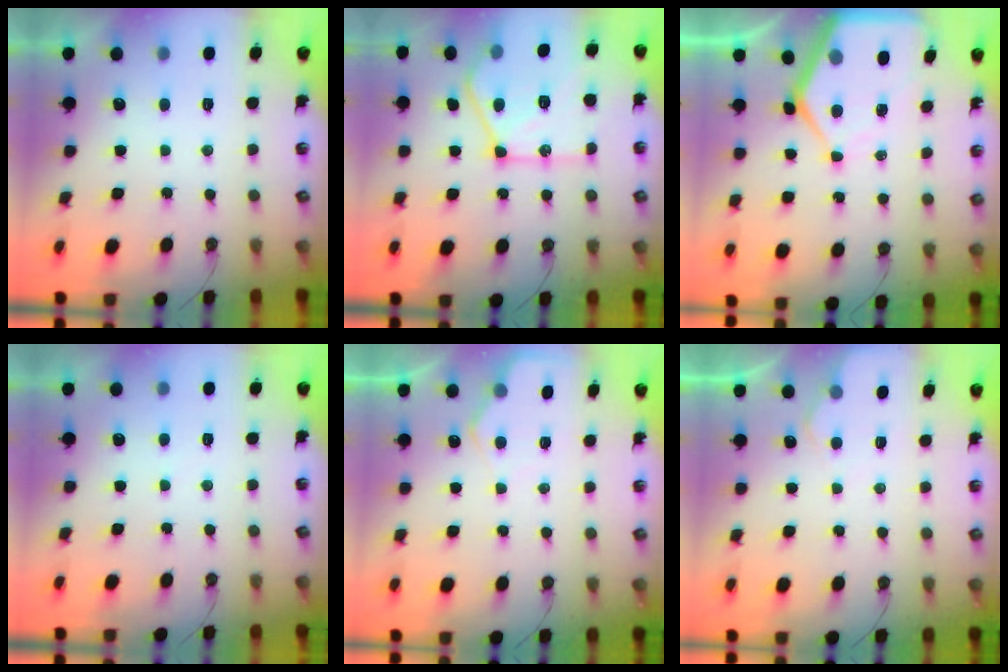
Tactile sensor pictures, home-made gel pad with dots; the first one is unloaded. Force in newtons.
{"total": 19.1, "press": 19.1, "slide": 1.0}
{"total": 12.1, "press": 12.1, "slide": 0.9}
{"total": 2.4, "press": 2.3, "slide": 0.4}
{"total": 6.8, "press": 6.7, "slide": 0.5}
{"total": 4.1, "press": 4.0, "slide": 0.5}